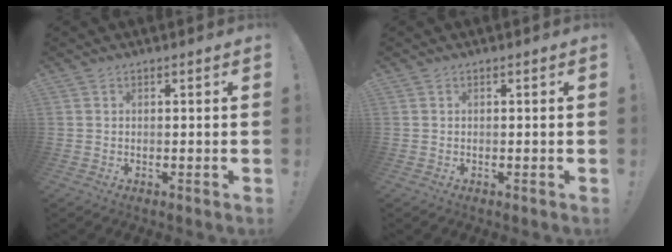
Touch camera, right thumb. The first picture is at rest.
{"total": 0.0}